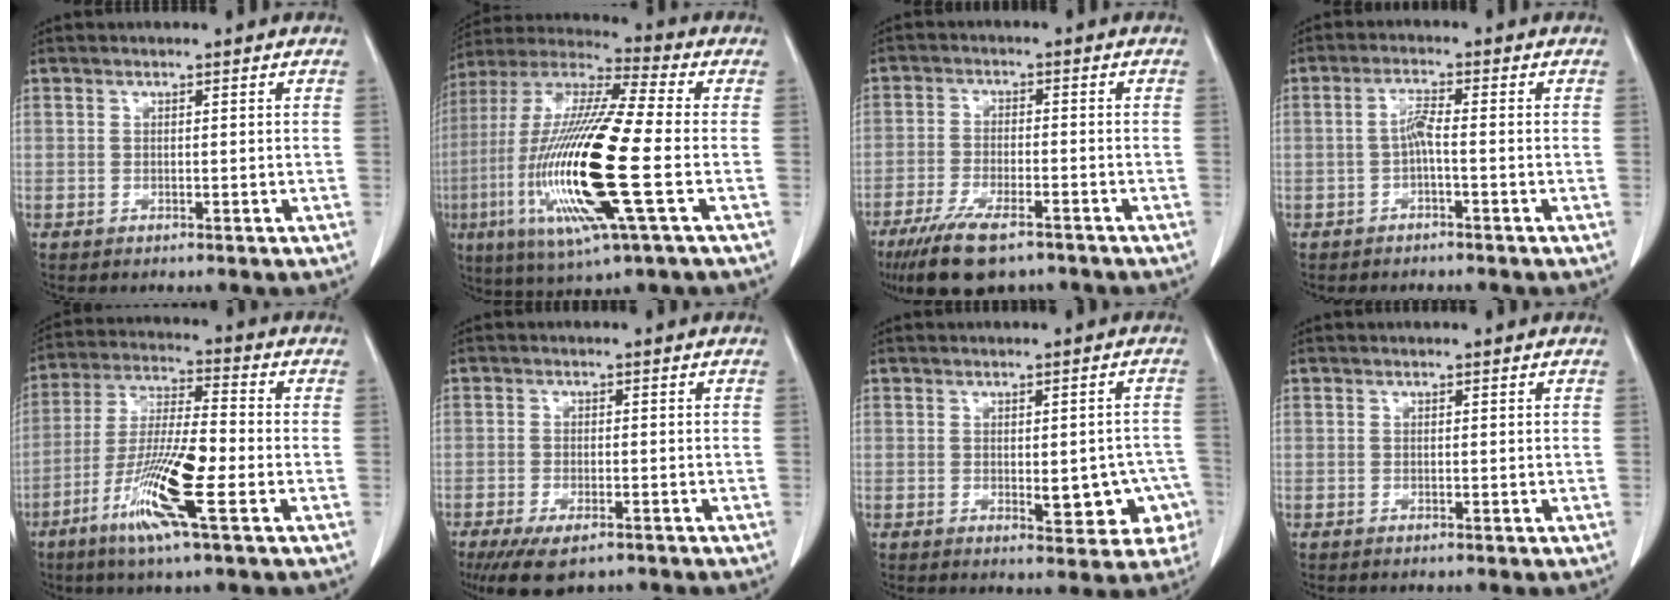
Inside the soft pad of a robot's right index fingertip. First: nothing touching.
{"total": 21.8, "force": [-4.8, 1.8, 21.2], "torque": [-0.465, -0.025, -0.094]}
{"total": 10.4, "force": [-7.4, 2.9, 6.7], "torque": [-0.120, -0.020, -0.123]}
{"total": 2.7, "force": [-0.7, 0.3, 2.6], "torque": [-0.051, 0.007, -0.013]}
{"total": 13.1, "force": [-5.4, 0.7, 11.9], "torque": [-0.237, -0.018, -0.104]}
{"total": 7.5, "force": [-5.4, 2.6, 4.5], "torque": [-0.074, -0.013, -0.086]}
{"total": 7.7, "force": [-1.9, 3.6, 6.6], "torque": [-0.059, 0.012, -0.015]}
{"total": 0.0}